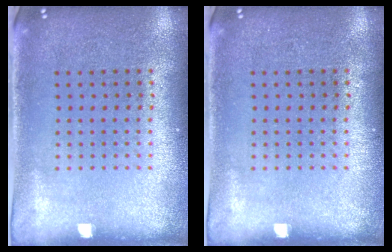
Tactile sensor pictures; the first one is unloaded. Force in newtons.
{"total": 0.0}